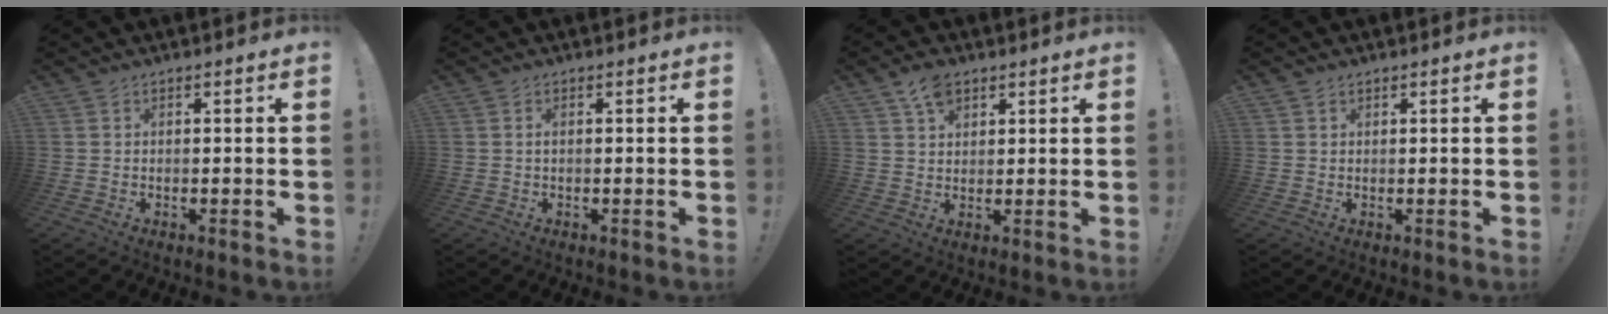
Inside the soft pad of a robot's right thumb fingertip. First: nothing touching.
{"total": 0.8, "force": [-0.1, 0.1, 0.8], "torque": [-0.024, 0.005, -0.001]}
{"total": 5.9, "force": [3.6, 3.6, 3.0], "torque": [-0.052, -0.008, 0.067]}
{"total": 0.9, "force": [0.7, 0.5, 0.2], "torque": [0.000, 0.000, 0.012]}